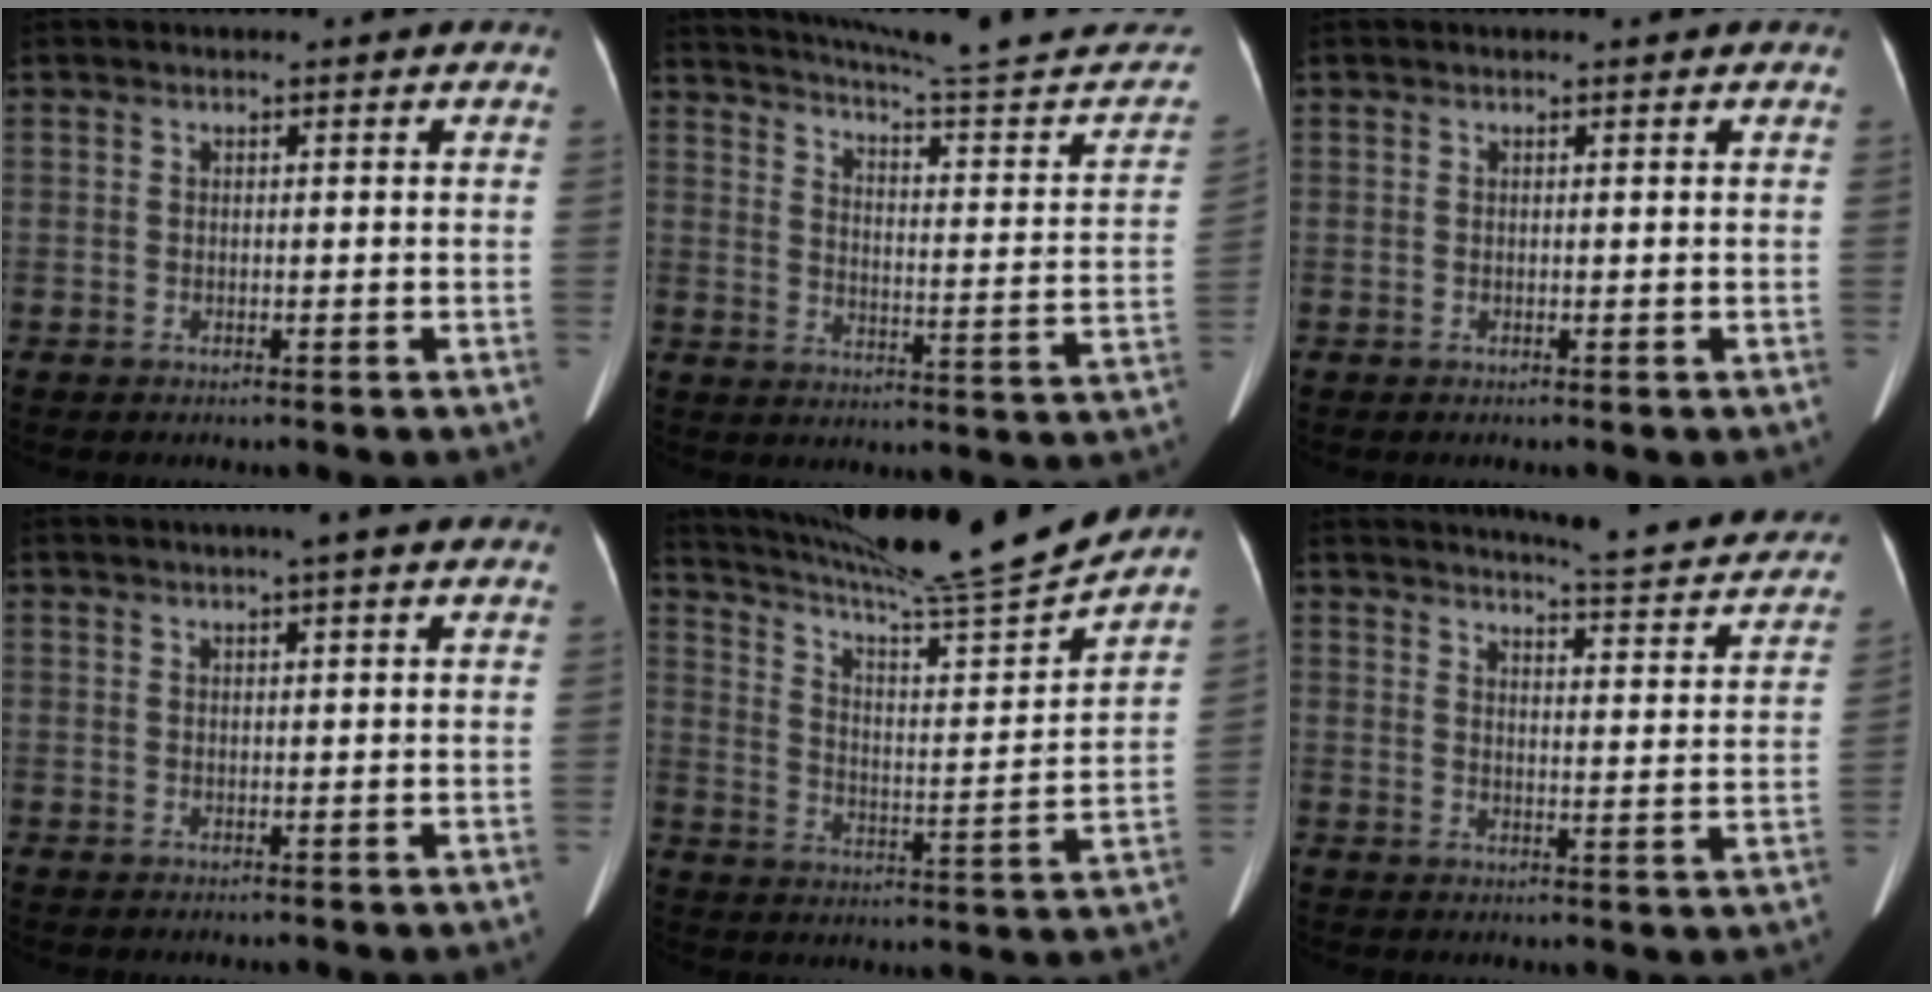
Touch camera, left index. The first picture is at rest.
{"total": 26.4, "force": [24.5, 0.8, 9.8], "torque": [-0.141, -0.079, 0.309]}
{"total": 0.8, "force": [0.8, -0.1, 0.3], "torque": [-0.005, 0.006, 0.012]}
{"total": 3.9, "force": [2.9, -0.1, 2.6], "torque": [-0.036, 0.021, 0.044]}
{"total": 20.4, "force": [18.7, -2.0, 8.0], "torque": [-0.143, -0.045, 0.282]}
{"total": 17.9, "force": [16.7, 1.8, 6.2], "torque": [-0.080, -0.044, 0.196]}